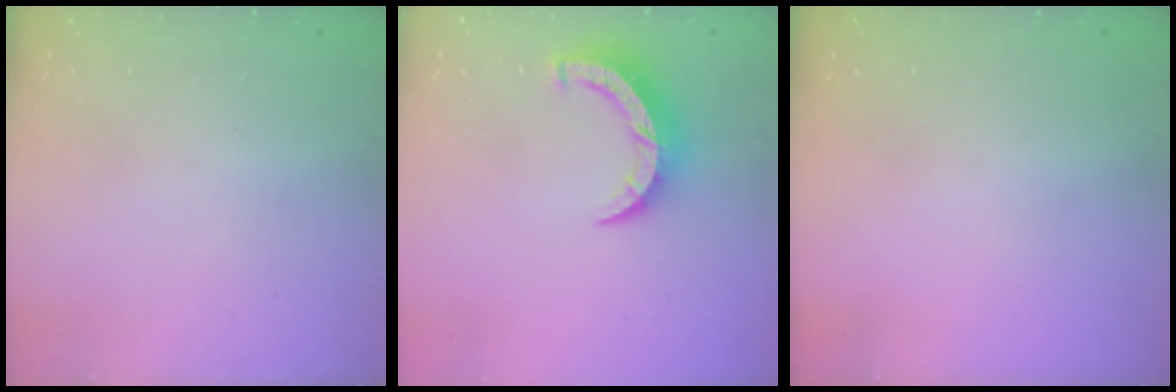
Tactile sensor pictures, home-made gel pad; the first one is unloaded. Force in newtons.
{"total": 8.0, "press": 8.0, "slide": 0.3}
{"total": 0.0}